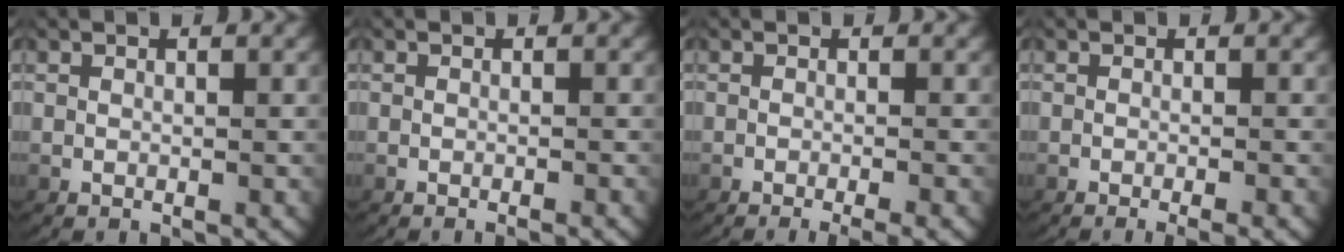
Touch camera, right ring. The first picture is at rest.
{"total": 1.2, "force": [-1.0, 0.1, 0.6], "torque": [0.000, 0.006, -0.018]}
{"total": 3.6, "force": [-2.9, 0.6, 2.1], "torque": [-0.015, 0.000, -0.044]}
{"total": 2.6, "force": [-2.0, 0.4, 1.6], "torque": [-0.007, 0.004, -0.032]}